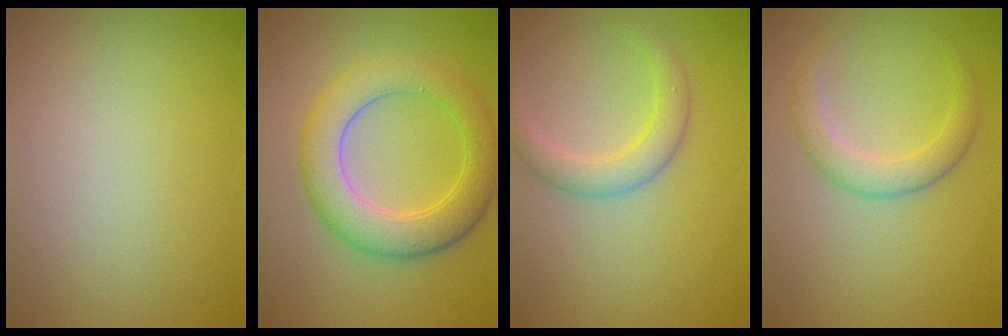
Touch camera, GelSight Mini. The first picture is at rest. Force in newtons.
{"total": 5.9, "press": 5.9, "slide": 0.0}
{"total": 2.8, "press": 2.8, "slide": 0.2}
{"total": 2.7, "press": 2.7, "slide": 0.1}